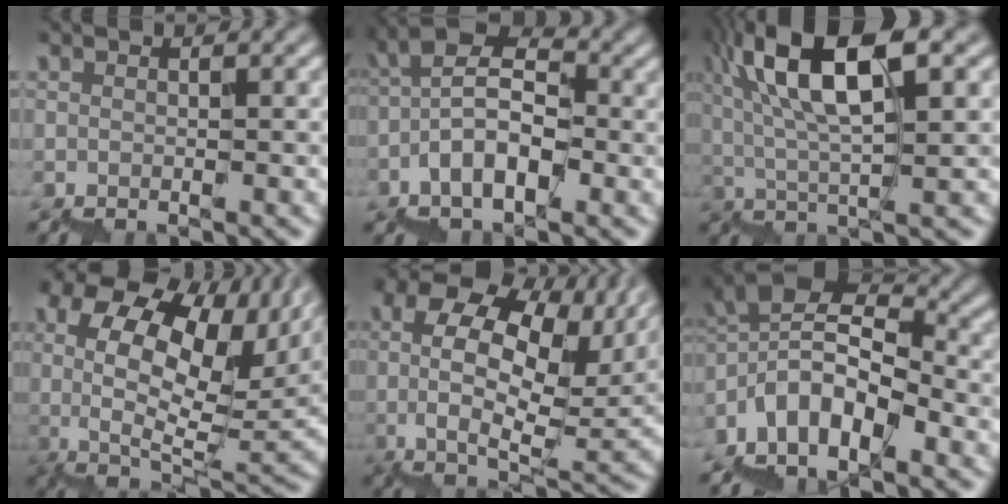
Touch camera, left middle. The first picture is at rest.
{"total": 5.0, "force": [-0.6, 2.8, 4.1], "torque": [-0.076, 0.030, -0.017]}
{"total": 8.9, "force": [4.8, 2.2, 7.2], "torque": [-0.123, 0.026, 0.087]}
{"total": 15.7, "force": [6.1, 7.8, 12.2], "torque": [-0.196, 0.020, 0.116]}
{"total": 13.4, "force": [5.1, 7.1, 10.1], "torque": [-0.193, 0.014, 0.104]}
{"total": 6.3, "force": [-2.2, 3.6, 4.8], "torque": [-0.078, 0.023, -0.052]}